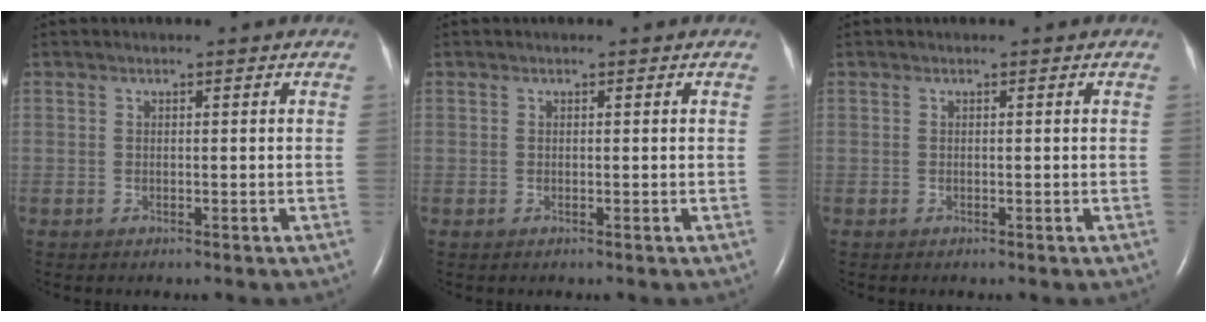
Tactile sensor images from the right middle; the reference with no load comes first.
{"total": 0.0}
{"total": 0.0}